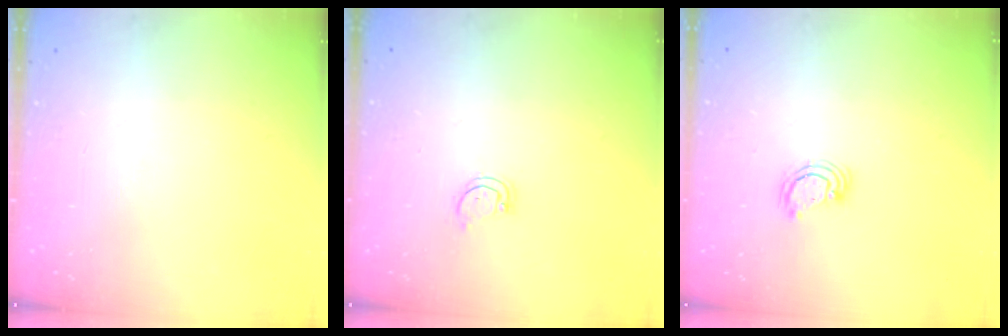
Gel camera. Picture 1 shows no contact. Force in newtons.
{"total": 2.3, "press": 2.3, "slide": 0.1}
{"total": 2.8, "press": 2.8, "slide": 0.3}